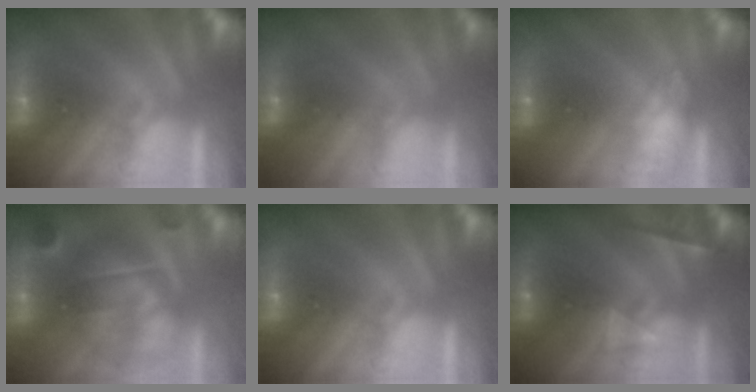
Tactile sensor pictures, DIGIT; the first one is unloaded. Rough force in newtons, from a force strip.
{"total": 4.7}
{"total": 2.4}
{"total": 7.1}
{"total": 0.0}
{"total": 2.3}